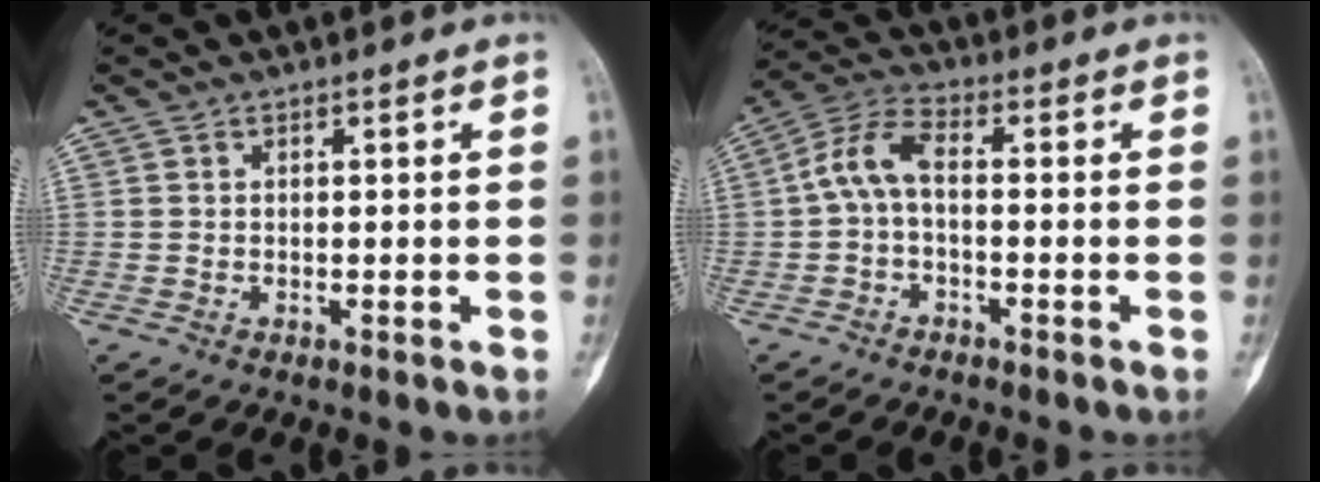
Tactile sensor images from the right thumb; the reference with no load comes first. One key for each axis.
{"total": 6.5, "fx": -0.6, "fy": 3.0, "fz": 5.7, "tx": -0.121, "ty": 0.027, "tz": -0.024}